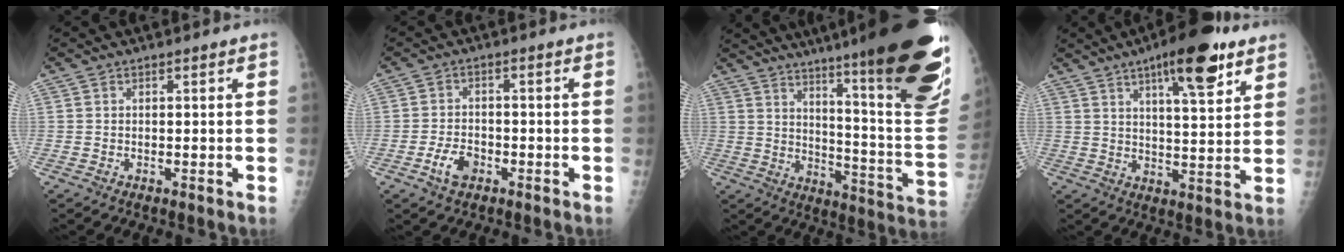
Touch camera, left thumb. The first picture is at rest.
{"total": 4.7, "force": [-2.4, 2.9, 2.8], "torque": [-0.046, 0.017, -0.043]}
{"total": 31.9, "force": [20.5, 4.2, 24.1], "torque": [-0.243, -0.096, 0.283]}
{"total": 14.1, "force": [8.1, 3.9, 10.9], "torque": [-0.141, -0.035, 0.117]}